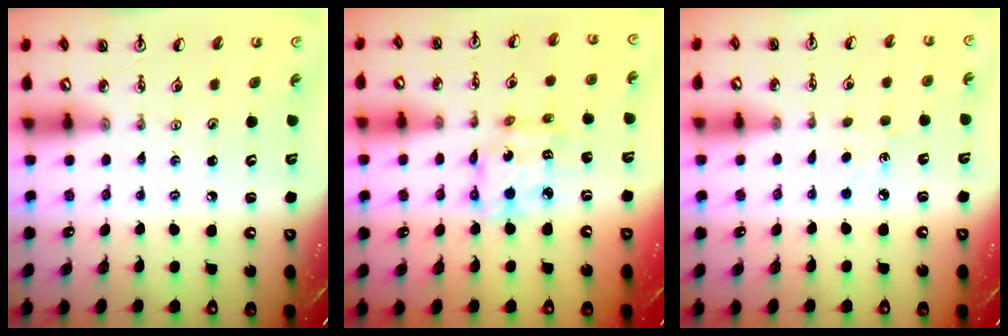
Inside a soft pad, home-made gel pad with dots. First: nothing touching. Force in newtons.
{"total": 9.4, "press": 9.3, "slide": 0.7}
{"total": 3.7, "press": 3.7, "slide": 0.5}